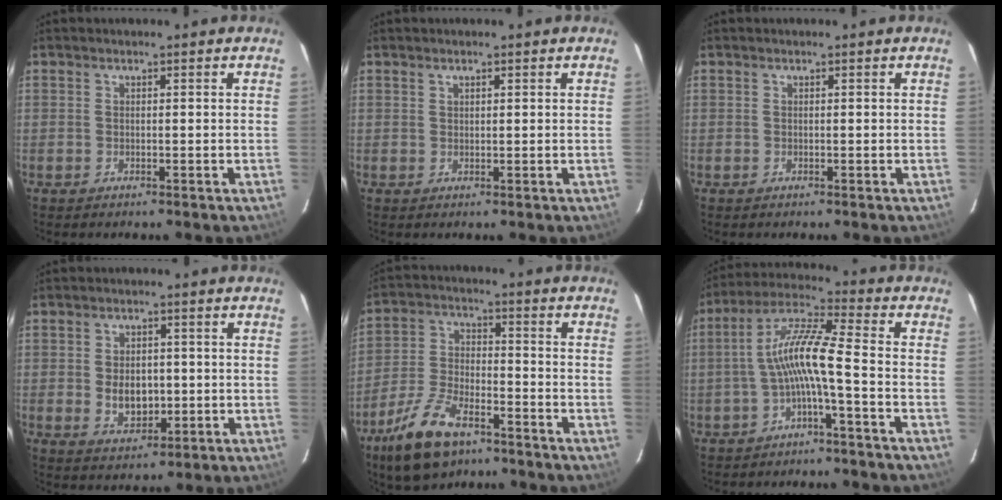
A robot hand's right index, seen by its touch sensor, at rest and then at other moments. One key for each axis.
{"total": 0.9, "fx": 0.6, "fy": 0.4, "fz": 0.5, "tx": -0.006, "ty": 0.002, "tz": 0.011}
{"total": 0.0}
{"total": 6.2, "fx": -0.5, "fy": 4.3, "fz": 4.4, "tx": -0.079, "ty": -0.005, "tz": 0.000}
{"total": 13.7, "fx": -9.2, "fy": 5.8, "fz": 8.2, "tx": -0.182, "ty": -0.013, "tz": -0.170}
{"total": 9.1, "fx": -2.7, "fy": 0.3, "fz": 8.7, "tx": -0.192, "ty": 0.021, "tz": -0.052}